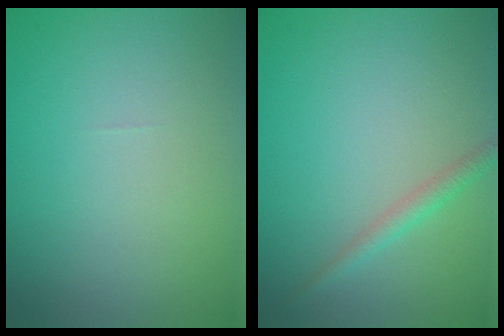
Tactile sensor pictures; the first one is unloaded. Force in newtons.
{"total": 1.4, "press": 1.4, "slide": 0.1}